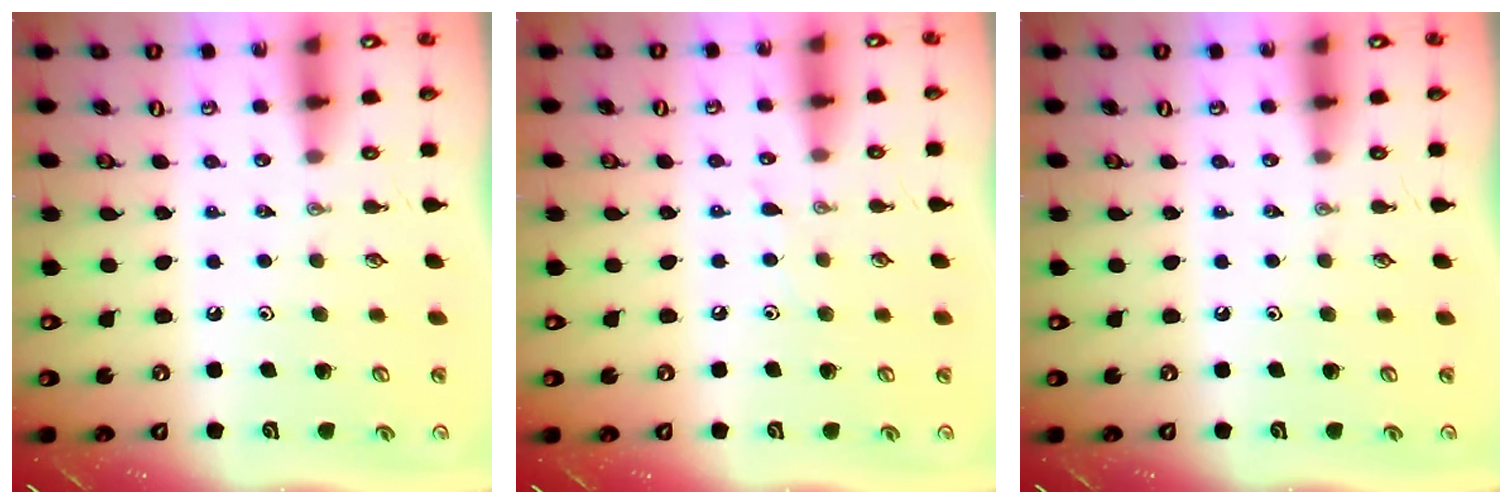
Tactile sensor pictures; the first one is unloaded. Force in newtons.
{"total": 5.4, "press": 5.4, "slide": 0.5}
{"total": 0.0}